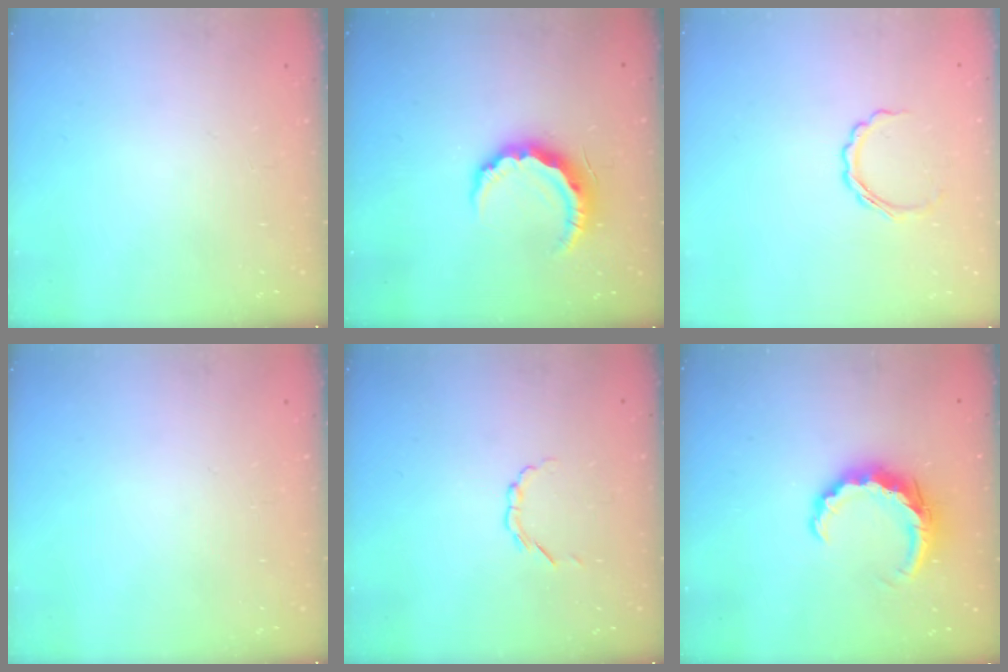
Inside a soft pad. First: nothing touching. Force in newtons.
{"total": 10.3, "press": 10.3, "slide": 0.8}
{"total": 5.2, "press": 5.0, "slide": 1.1}
{"total": 0.0}
{"total": 2.1, "press": 1.9, "slide": 0.7}
{"total": 8.0, "press": 7.9, "slide": 1.1}